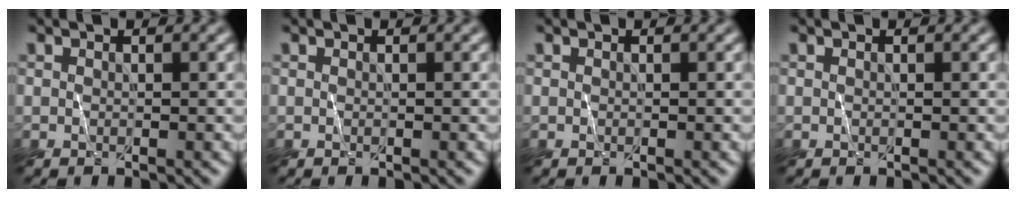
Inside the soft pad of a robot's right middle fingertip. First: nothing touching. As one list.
[{"total": 0.0}, {"total": 0.0}, {"total": 0.0}]